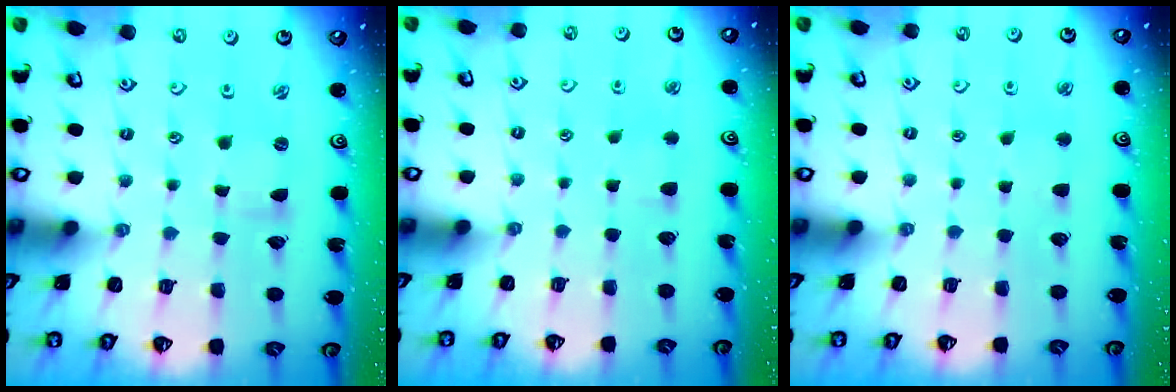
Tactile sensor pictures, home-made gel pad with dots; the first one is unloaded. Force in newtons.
{"total": 3.9, "press": 3.9, "slide": 0.5}
{"total": 2.0, "press": 2.0, "slide": 0.4}